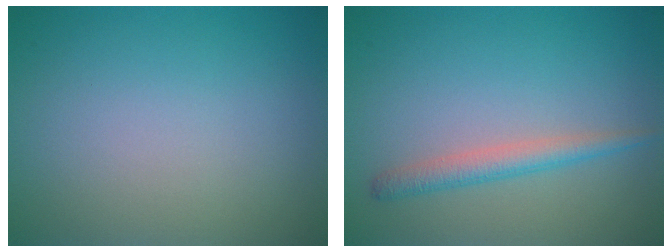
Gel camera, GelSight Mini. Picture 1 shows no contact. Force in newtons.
{"total": 2.2, "press": 2.2, "slide": 0.1}